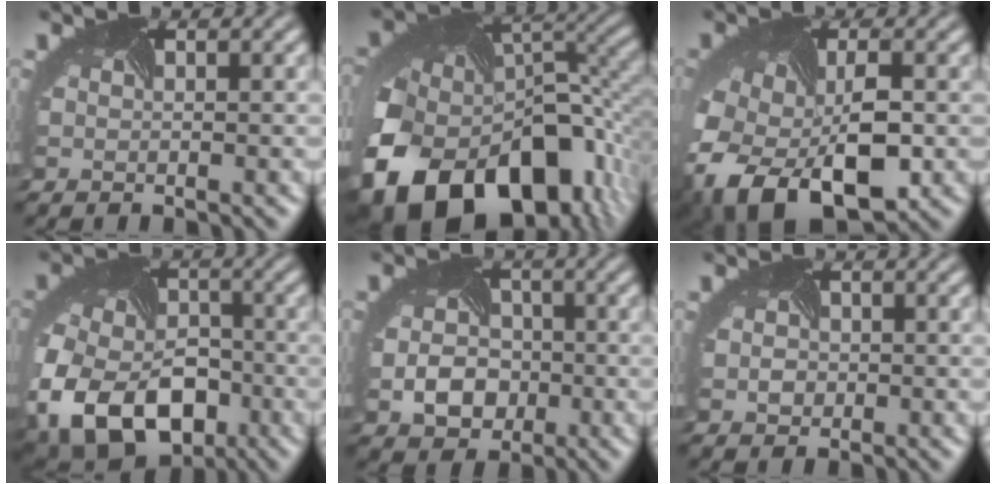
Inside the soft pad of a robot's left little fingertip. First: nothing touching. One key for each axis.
{"total": 20.4, "fx": -8.2, "fy": 13.8, "fz": 12.5, "tx": -0.271, "ty": -0.057, "tz": -0.106}
{"total": 11.2, "fx": -4.4, "fy": 6.7, "fz": 7.8, "tx": -0.177, "ty": -0.044, "tz": -0.060}
{"total": 14.0, "fx": -5.6, "fy": 9.4, "fz": 8.8, "tx": -0.186, "ty": -0.045, "tz": -0.081}
{"total": 4.6, "fx": -1.4, "fy": 3.7, "fz": 2.4, "tx": -0.050, "ty": -0.011, "tz": -0.021}
{"total": 1.4, "fx": -0.3, "fy": 1.3, "fz": 0.4, "tx": -0.008, "ty": -0.003, "tz": -0.006}